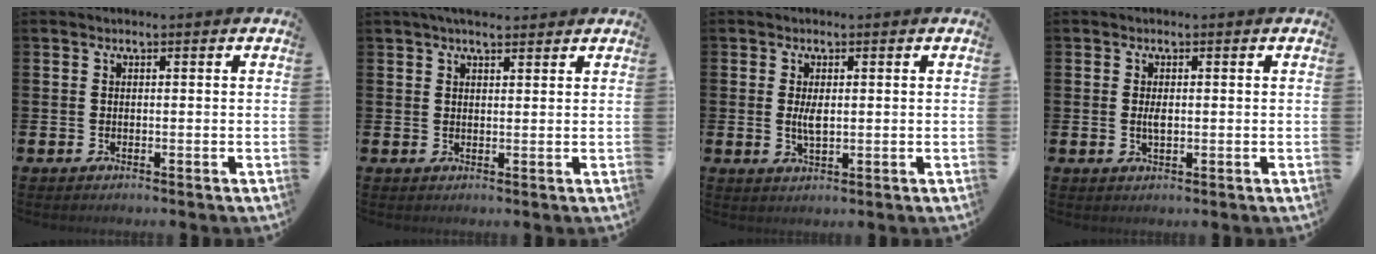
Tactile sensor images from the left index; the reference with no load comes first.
{"total": 3.6, "force": [3.1, 1.0, 1.3], "torque": [-0.023, -0.008, 0.055]}
{"total": 2.7, "force": [0.3, 1.0, 2.4], "torque": [-0.039, -0.001, 0.002]}
{"total": 1.7, "force": [0.1, 0.6, 1.6], "torque": [-0.029, 0.002, -0.001]}